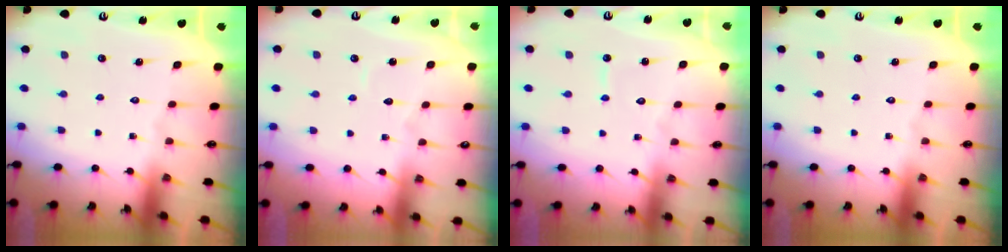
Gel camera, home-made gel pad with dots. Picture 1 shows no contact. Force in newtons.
{"total": 3.5, "press": 3.5, "slide": 0.4}
{"total": 4.3, "press": 4.3, "slide": 0.4}
{"total": 0.0}